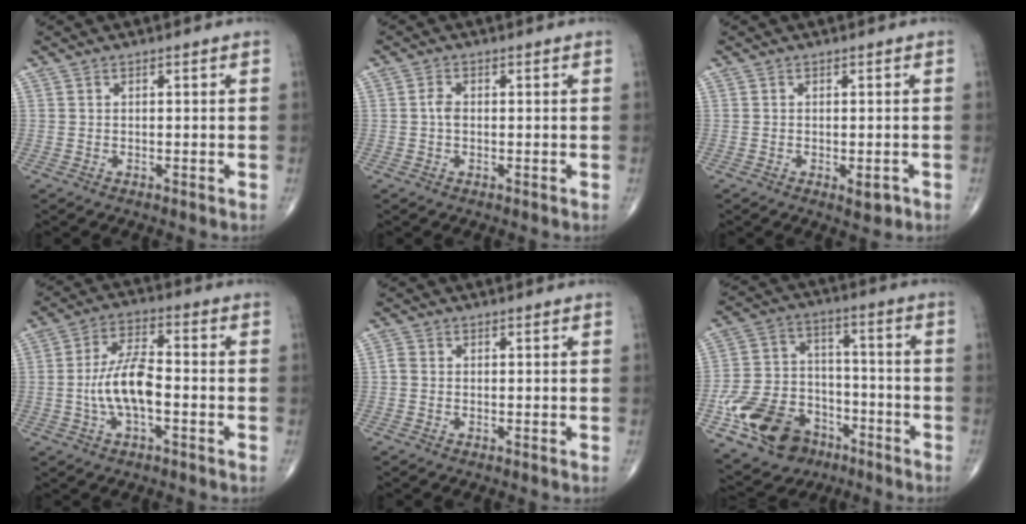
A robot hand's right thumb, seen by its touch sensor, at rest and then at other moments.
{"total": 1.8, "force": [-0.1, 1.2, 1.4], "torque": [-0.025, 0.003, -0.006]}
{"total": 2.4, "force": [-1.0, 1.0, 1.9], "torque": [-0.016, 0.000, -0.010]}
{"total": 9.8, "force": [-1.9, 4.1, 8.7], "torque": [-0.173, 0.028, -0.040]}
{"total": 1.2, "force": [-0.2, 1.0, 0.7], "torque": [-0.012, 0.000, -0.008]}
{"total": 17.6, "force": [-9.0, 12.4, 8.7], "torque": [-0.141, 0.062, -0.152]}